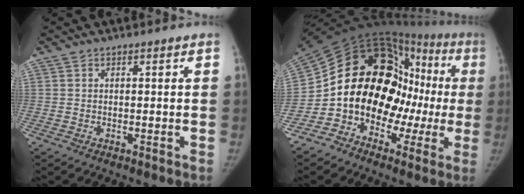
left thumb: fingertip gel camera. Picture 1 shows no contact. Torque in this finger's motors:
{"motor_torque": [0.54, 3.03, 2.61, 0.17, 0.59]}